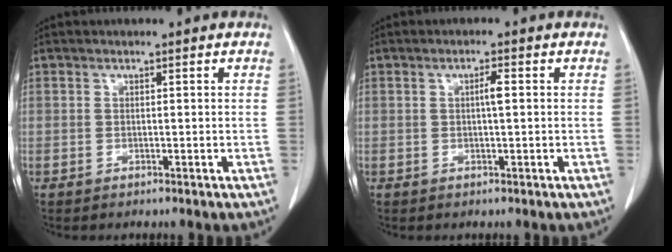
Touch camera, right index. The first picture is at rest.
{"total": 1.8, "force": [0.2, 0.1, 1.8], "torque": [-0.030, 0.003, 0.002]}